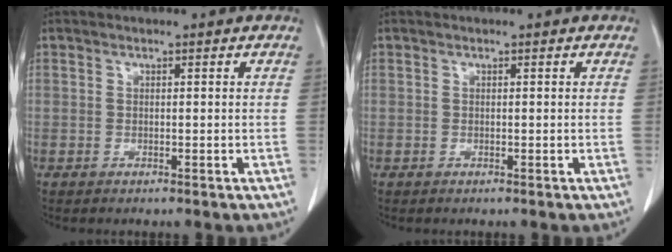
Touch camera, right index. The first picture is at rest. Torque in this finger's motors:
{"motor_torque": [0.00, 0.00, 0.02, 0.00]}